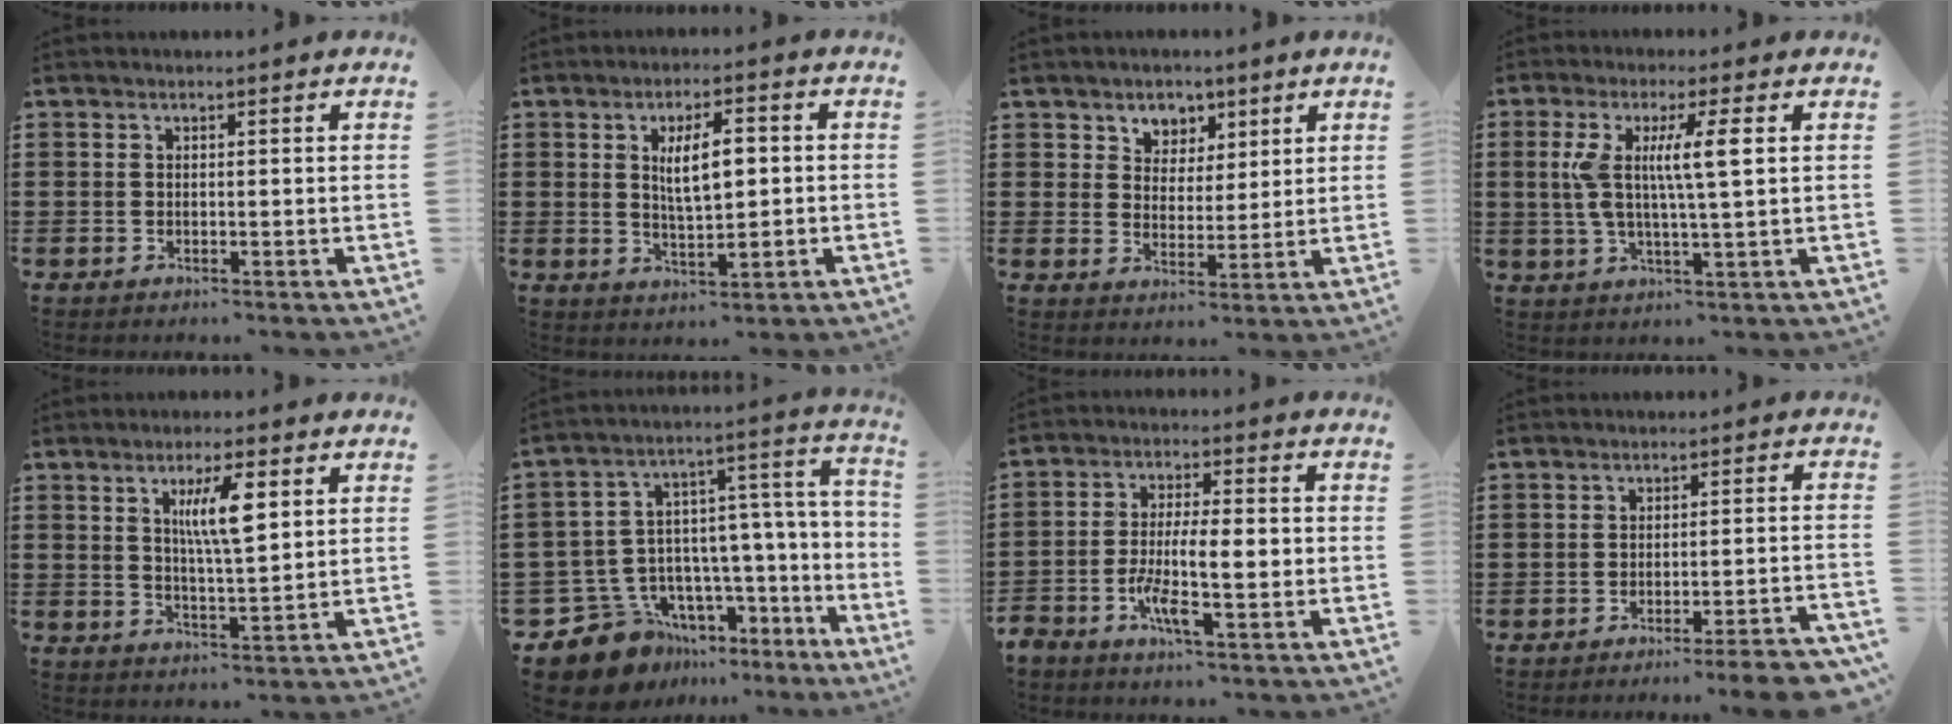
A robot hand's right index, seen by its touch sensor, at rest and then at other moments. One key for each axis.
{"total": 6.6, "fx": 0.9, "fy": 2.3, "fz": 6.1, "tx": -0.109, "ty": 0.005, "tz": 0.012}
{"total": 4.3, "fx": 2.8, "fy": 3.2, "fz": 0.1, "tx": -0.025, "ty": 0.008, "tz": 0.051}
{"total": 7.4, "fx": 1.5, "fy": 0.6, "fz": 7.2, "tx": -0.149, "ty": -0.007, "tz": 0.018}
{"total": 7.1, "fx": 2.5, "fy": 1.6, "fz": 6.4, "tx": -0.123, "ty": 0.005, "tz": 0.038}
{"total": 9.1, "fx": -7.2, "fy": 4.5, "fz": 3.3, "tx": -0.090, "ty": -0.018, "tz": -0.140}
{"total": 7.8, "fx": -2.3, "fy": 2.4, "fz": 7.1, "tx": -0.145, "ty": -0.004, "tz": -0.046}
{"total": 4.4, "fx": -3.7, "fy": -0.5, "fz": 2.3, "tx": -0.038, "ty": -0.015, "tz": -0.072}